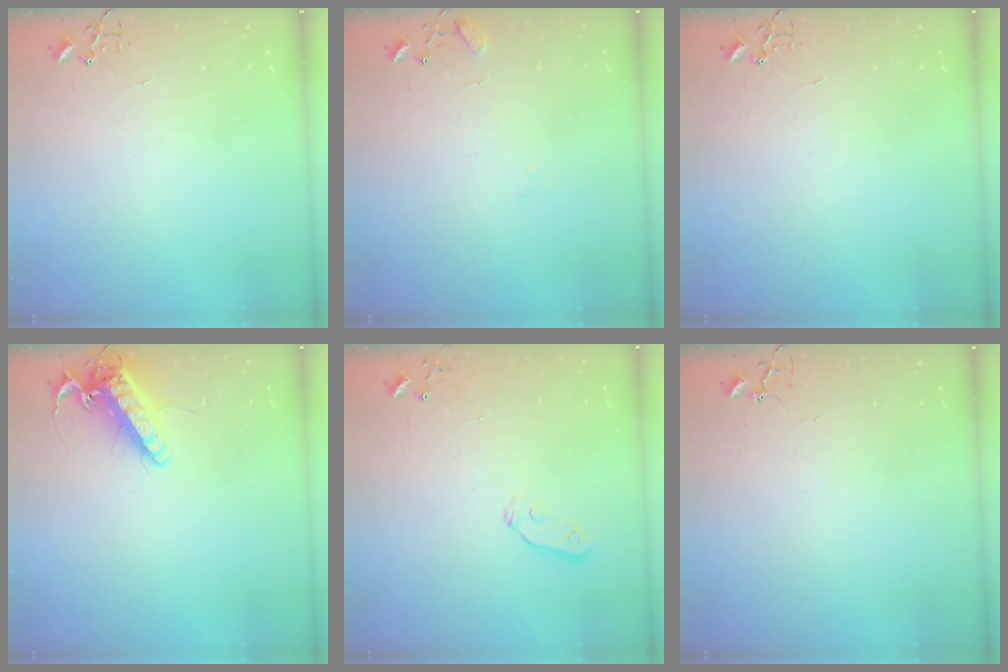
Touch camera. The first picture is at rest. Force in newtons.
{"total": 9.3, "press": 9.3, "slide": 0.7}
{"total": 0.0}
{"total": 15.2, "press": 15.0, "slide": 2.4}
{"total": 3.9, "press": 3.9, "slide": 0.6}
{"total": 3.2, "press": 3.2, "slide": 0.3}